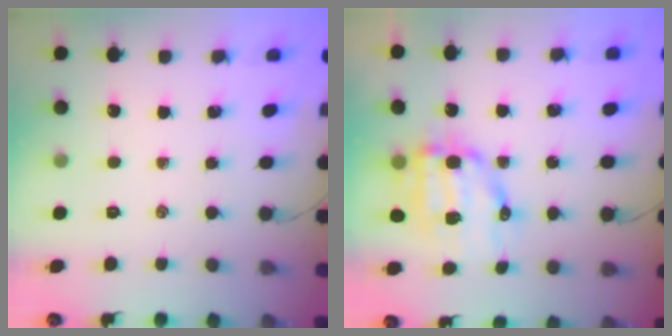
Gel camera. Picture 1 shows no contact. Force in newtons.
{"total": 11.0, "press": 10.8, "slide": 1.9}